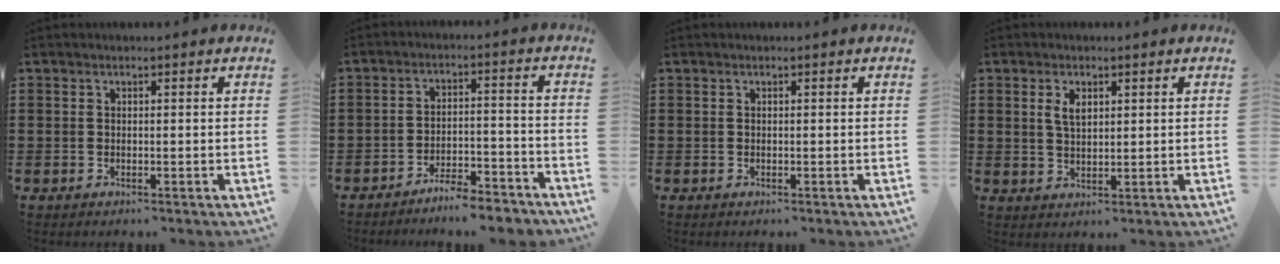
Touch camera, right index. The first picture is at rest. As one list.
[{"total": 5.2, "force": [-5.0, 0.4, 1.3], "torque": [-0.024, 0.007, -0.098]}, {"total": 0.0}, {"total": 3.1, "force": [1.2, 1.6, 2.4], "torque": [-0.051, 0.007, 0.020]}]